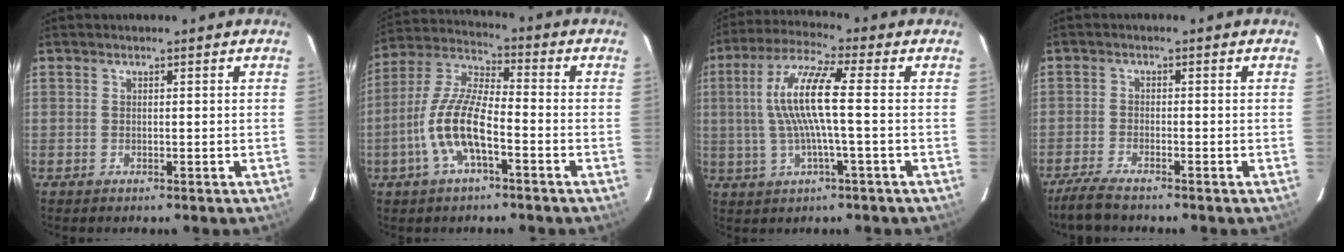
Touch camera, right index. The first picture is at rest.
{"total": 11.7, "force": [-4.4, 3.5, 10.2], "torque": [-0.223, 0.003, -0.087]}
{"total": 10.8, "force": [0.1, 0.7, 10.8], "torque": [-0.213, 0.009, 0.002]}
{"total": 4.9, "force": [-4.2, 0.5, 2.5], "torque": [-0.074, -0.011, -0.083]}